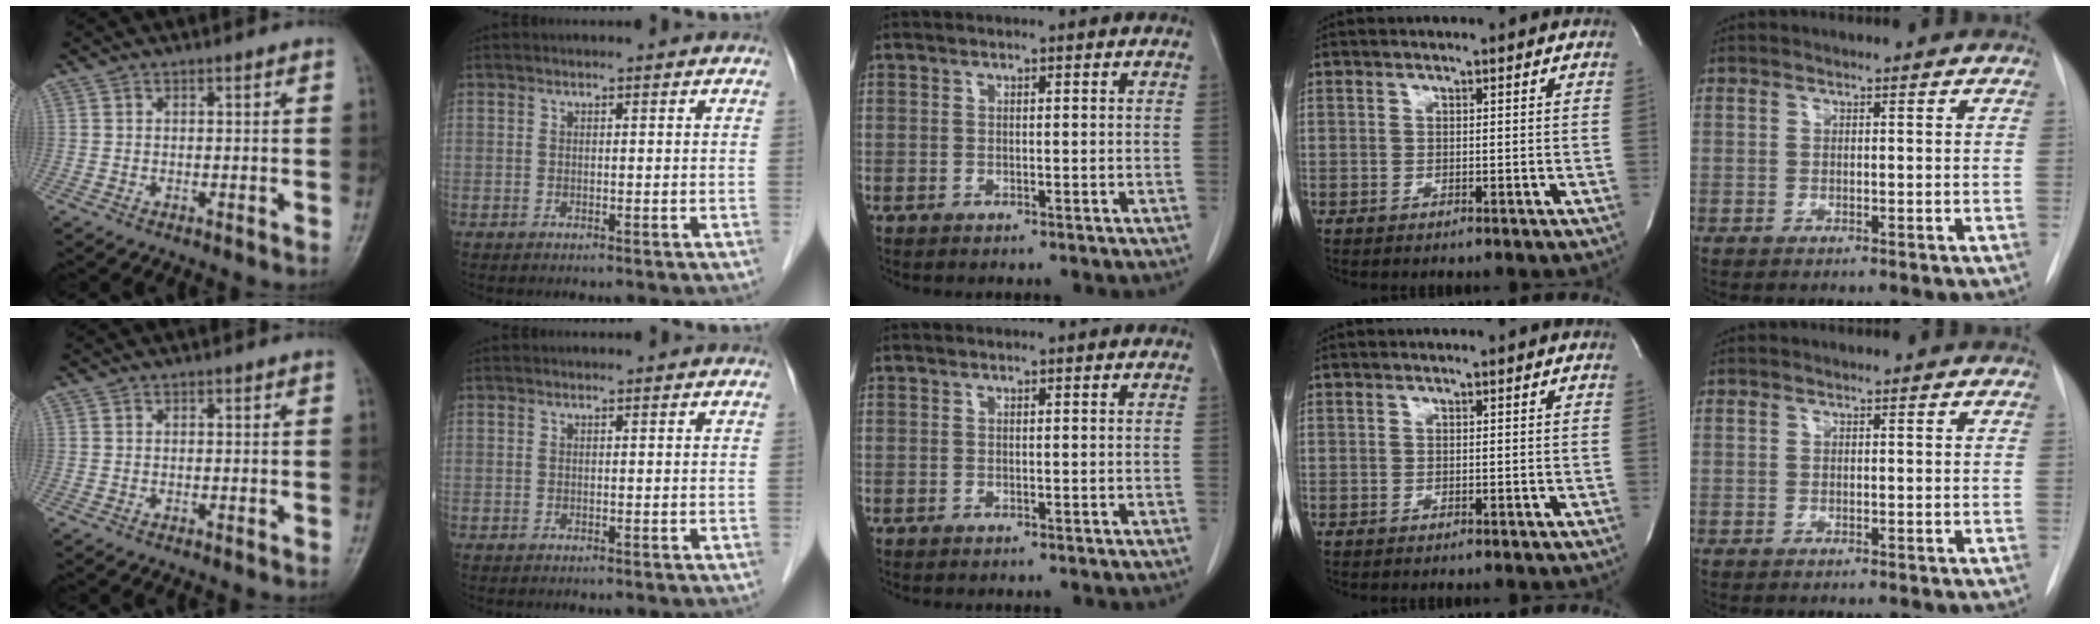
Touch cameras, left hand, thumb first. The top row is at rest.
{}